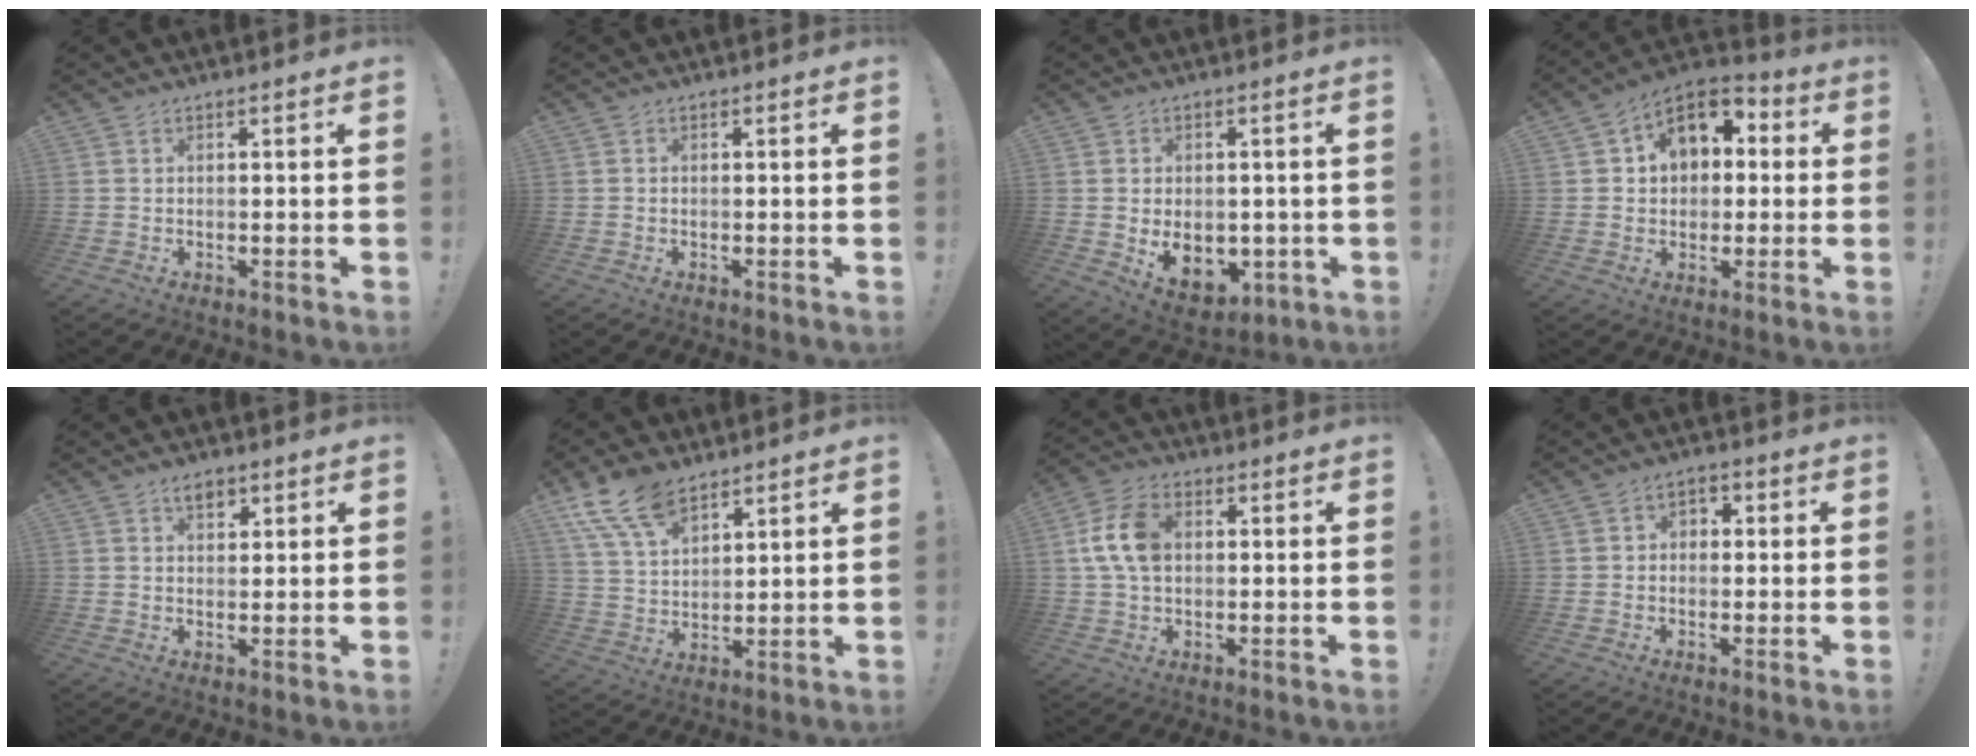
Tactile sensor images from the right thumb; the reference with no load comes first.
{"total": 0.0}
{"total": 8.8, "force": [-0.6, 7.1, 5.2], "torque": [-0.067, -0.002, 0.001]}
{"total": 11.5, "force": [3.6, 9.1, 6.1], "torque": [-0.083, -0.006, 0.072]}
{"total": 4.0, "force": [2.5, 2.3, 2.1], "torque": [-0.017, -0.009, 0.040]}
{"total": 12.2, "force": [8.7, 6.1, 6.0], "torque": [-0.113, -0.042, 0.167]}
{"total": 11.2, "force": [1.6, 7.5, 8.1], "torque": [-0.154, 0.008, 0.034]}
{"total": 3.0, "force": [-0.5, 2.6, 1.4], "torque": [-0.023, 0.007, -0.011]}